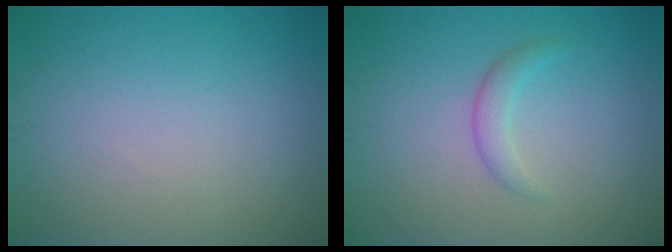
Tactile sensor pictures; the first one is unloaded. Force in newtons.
{"total": 1.7, "press": 1.7, "slide": 0.2}